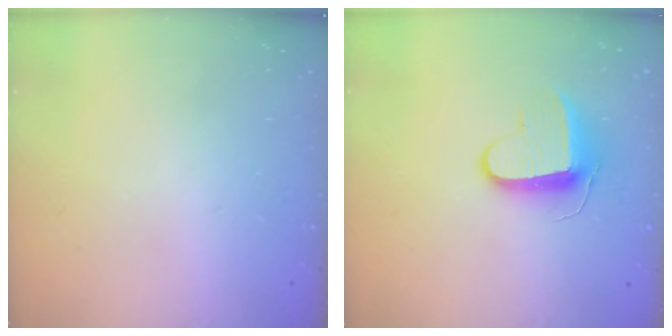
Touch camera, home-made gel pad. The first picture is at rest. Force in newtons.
{"total": 9.4, "press": 9.4, "slide": 0.5}